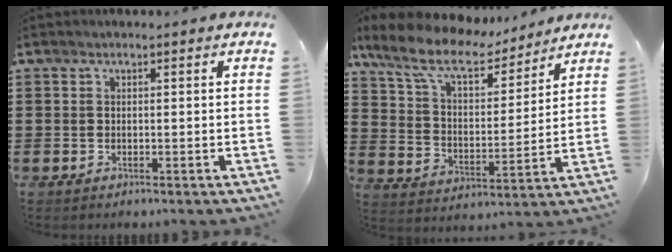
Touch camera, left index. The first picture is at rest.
{"total": 10.8, "force": [9.0, 3.0, 5.2], "torque": [-0.136, -0.039, 0.157]}